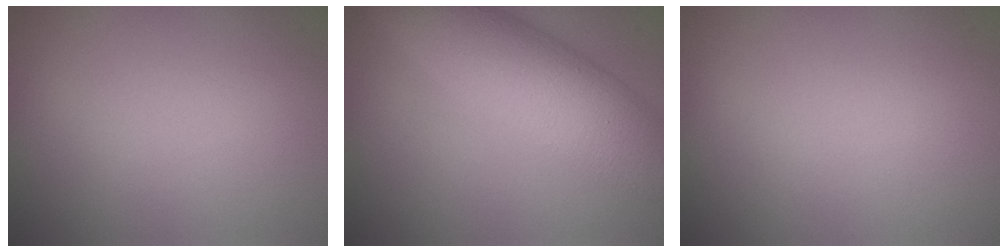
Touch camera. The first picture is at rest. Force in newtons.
{"total": 8.0, "press": 8.0, "slide": 0.1}
{"total": 0.0}